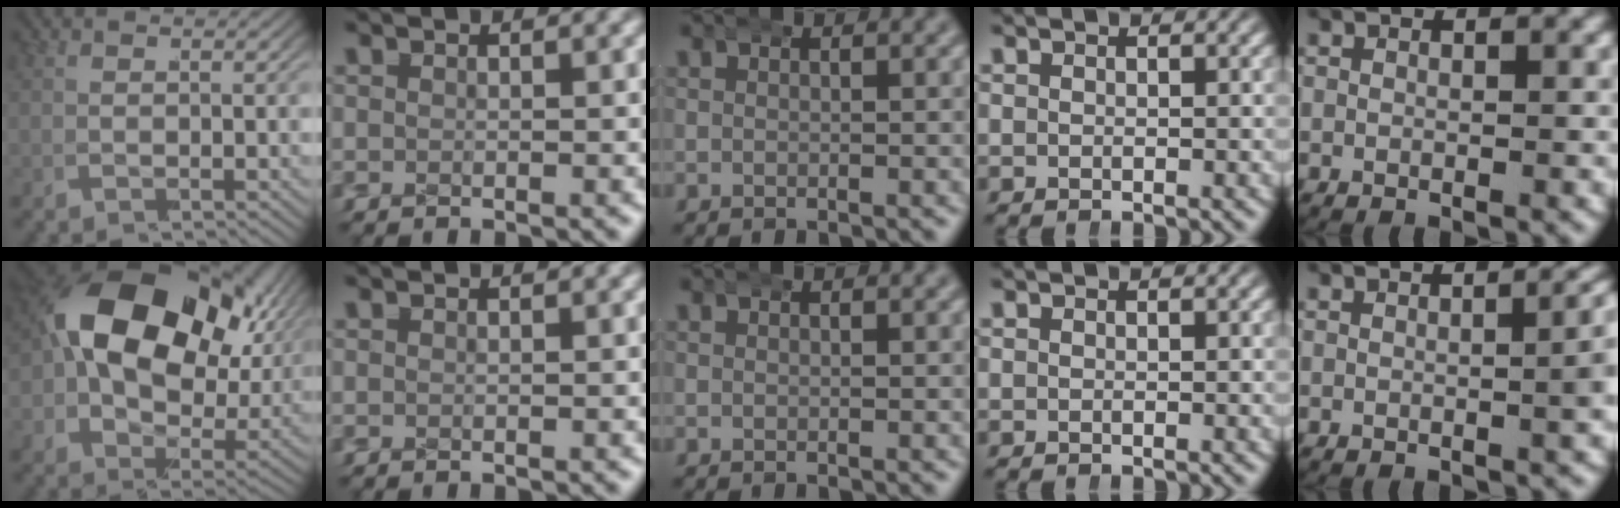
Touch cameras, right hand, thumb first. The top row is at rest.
{"thumb": {"total": 16.9, "force": [2.6, 11.2, 12.3], "torque": [-0.227, -0.017, 0.035]}, "little": {"total": 2.7, "force": [0.1, 0.8, 2.6], "torque": [-0.020, 0.014, -0.003]}}